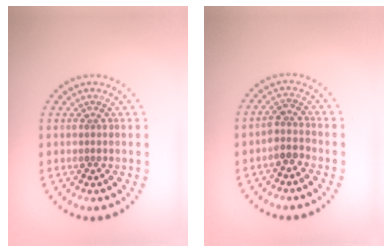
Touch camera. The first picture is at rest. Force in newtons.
{"total": 1.9, "press": 1.5, "slide": 1.2}